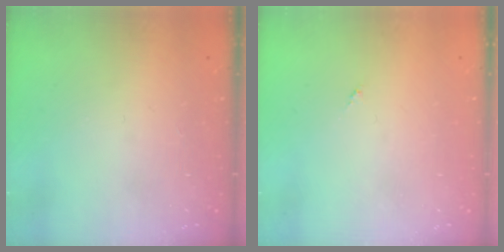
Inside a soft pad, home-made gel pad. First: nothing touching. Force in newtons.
{"total": 0.0}